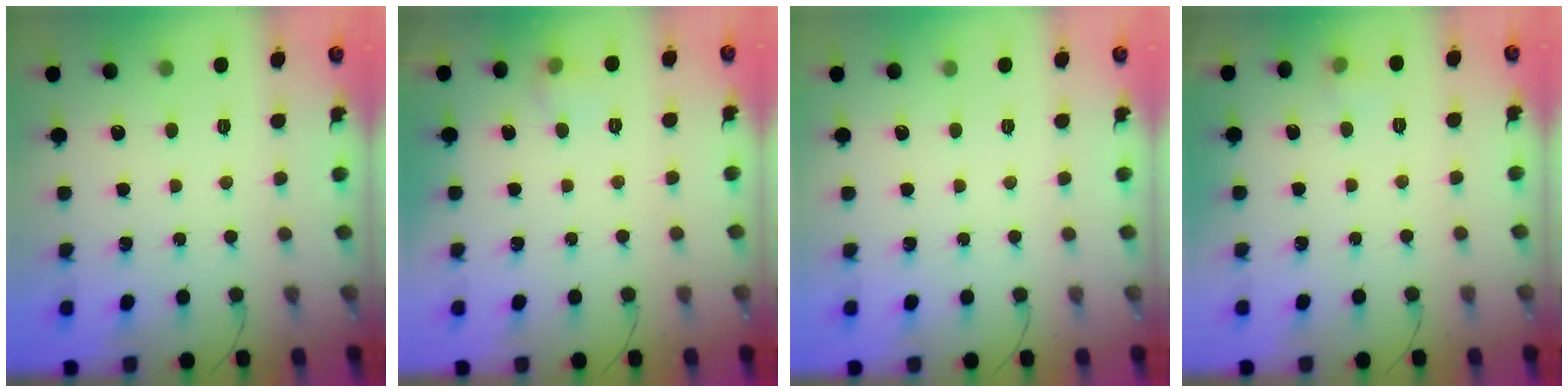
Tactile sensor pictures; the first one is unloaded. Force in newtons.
{"total": 4.6, "press": 4.3, "slide": 1.7}
{"total": 0.0}
{"total": 7.9, "press": 4.1, "slide": 6.8}